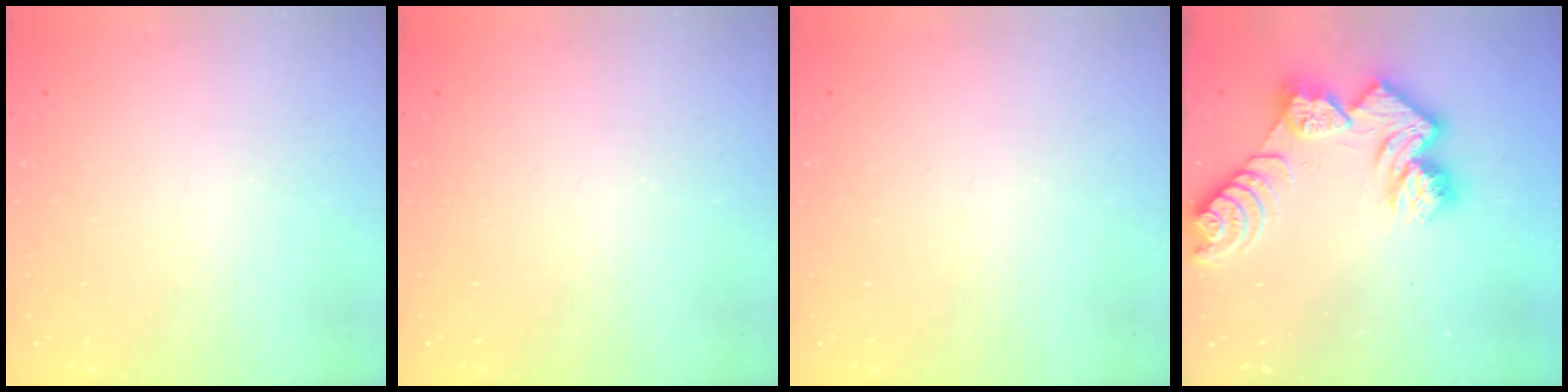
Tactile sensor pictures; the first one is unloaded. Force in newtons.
{"total": 0.0}
{"total": 0.0}
{"total": 12.5, "press": 12.5, "slide": 1.1}